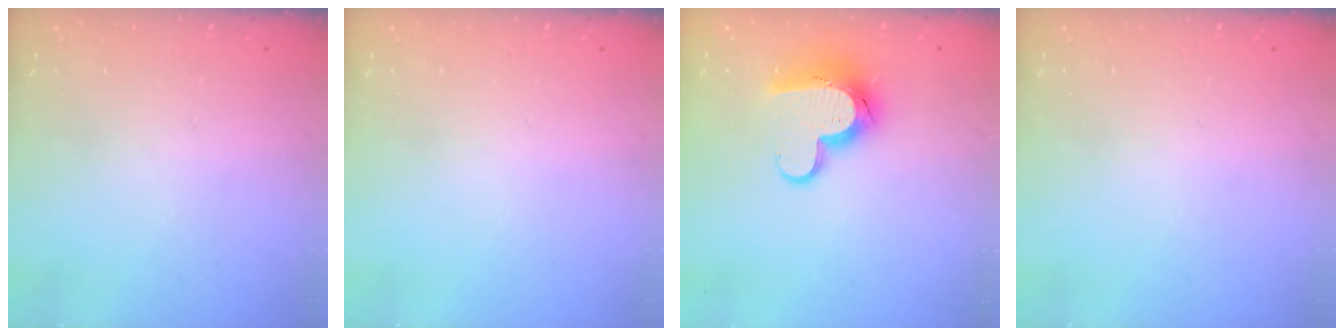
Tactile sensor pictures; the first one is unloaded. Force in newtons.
{"total": 0.0}
{"total": 13.1, "press": 13.0, "slide": 1.3}
{"total": 0.0}